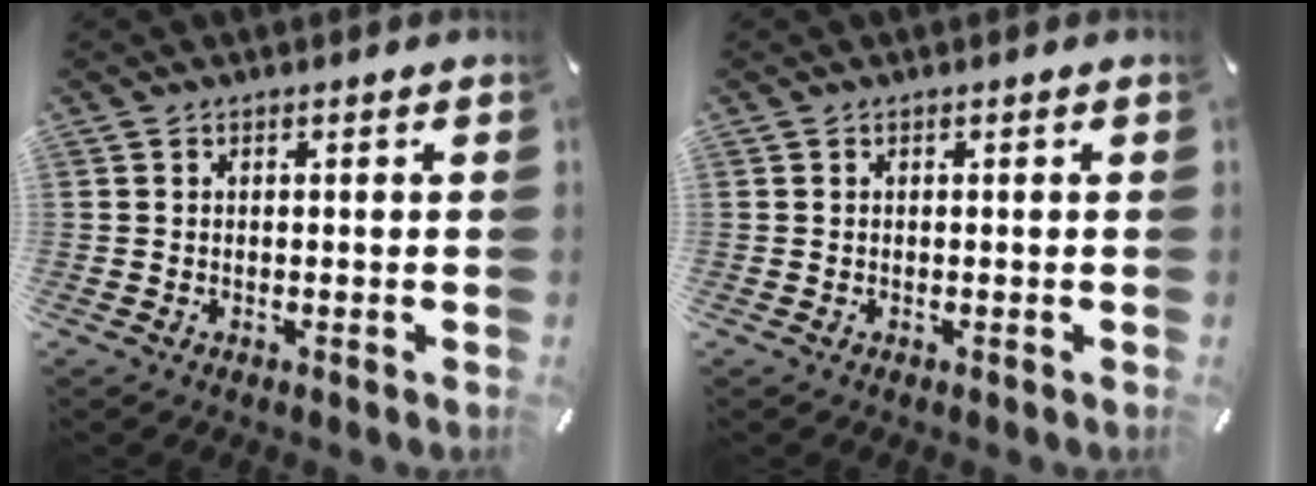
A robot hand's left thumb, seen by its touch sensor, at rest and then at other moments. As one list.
[{"total": 0.0}]